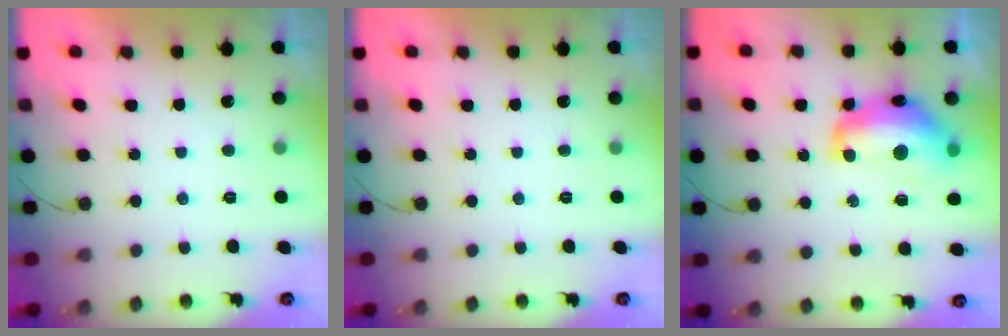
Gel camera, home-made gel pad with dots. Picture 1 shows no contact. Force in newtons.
{"total": 0.0}
{"total": 14.6, "press": 14.5, "slide": 1.6}